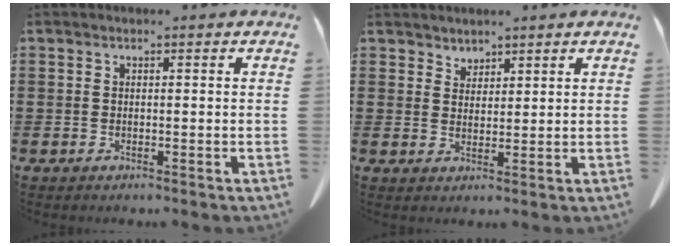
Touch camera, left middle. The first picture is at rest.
{"total": 2.2, "force": [2.1, 0.6, -0.1], "torque": [-0.004, -0.001, 0.042]}